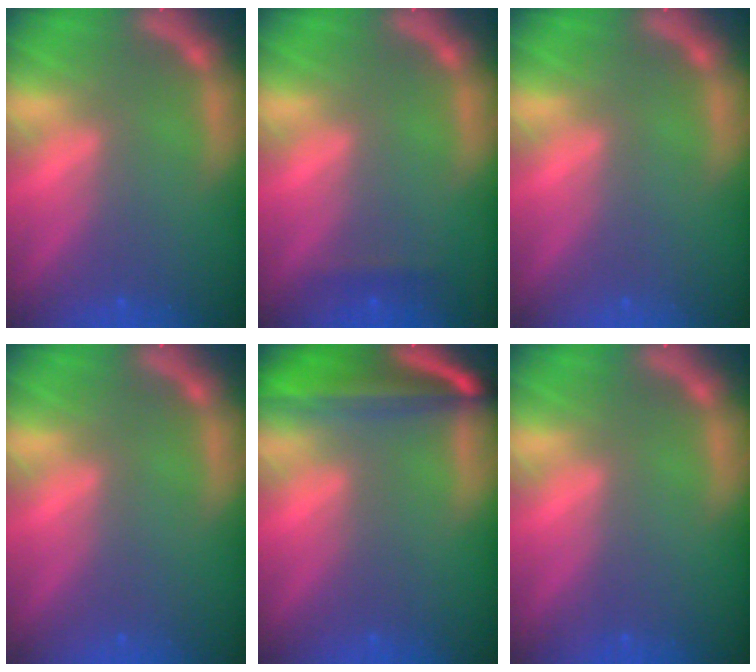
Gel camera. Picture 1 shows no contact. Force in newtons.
{"total": 0.9}
{"total": 0.0}
{"total": 0.0}
{"total": 8.0}
{"total": 0.0}